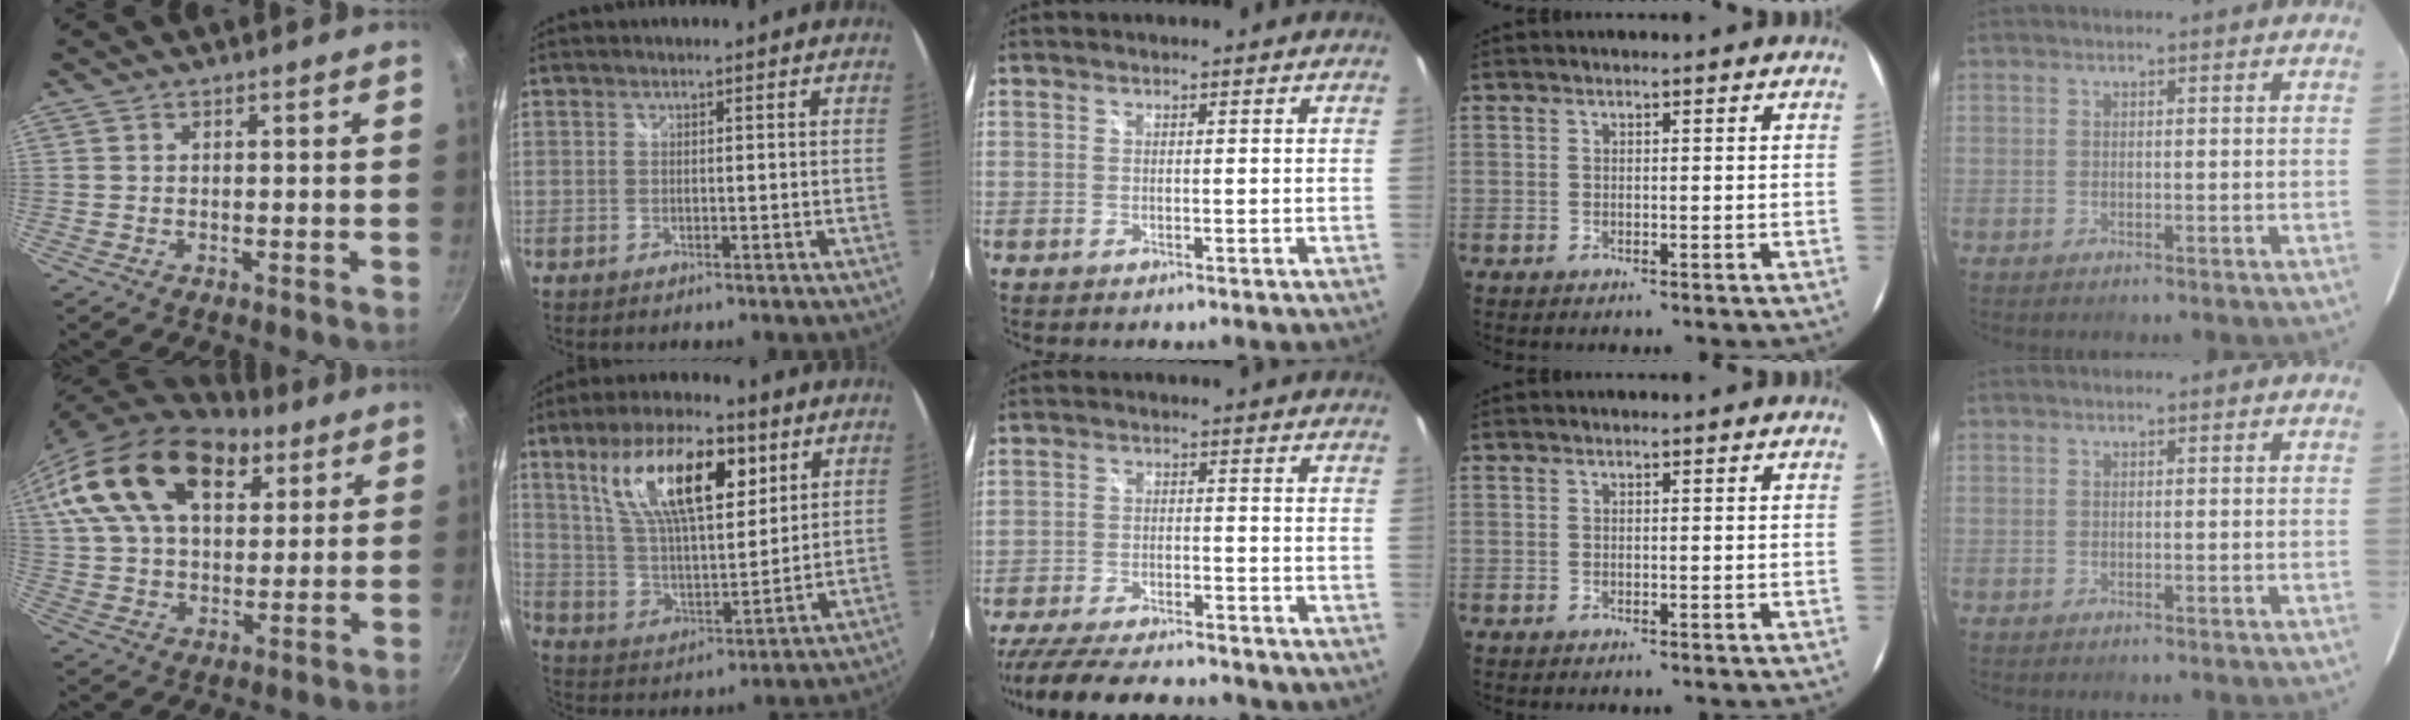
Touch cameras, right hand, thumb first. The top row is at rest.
{"thumb": {"total": 24.9, "force": [13.0, 14.3, 15.7], "torque": [-0.276, -0.006, 0.226]}, "index": {"total": 18.9, "force": [8.8, 7.5, 14.9], "torque": [-0.268, 0.015, 0.164]}, "middle": {"total": 19.0, "force": [-15.9, 5.3, 9.0], "torque": [-0.184, -0.027, -0.243]}}